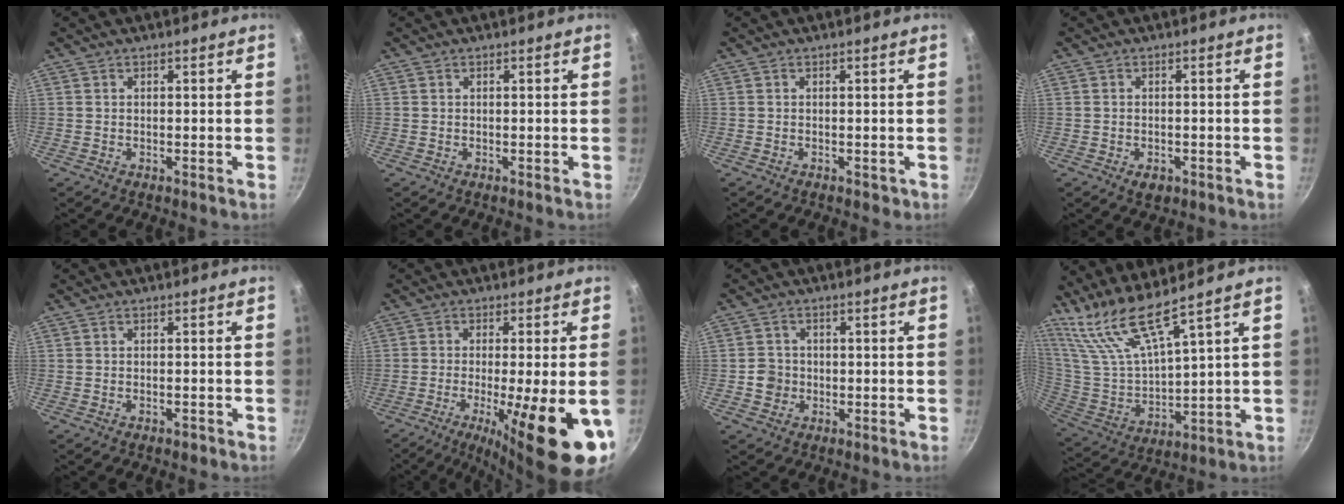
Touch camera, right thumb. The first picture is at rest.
{"total": 0.0}
{"total": 0.9, "force": [-0.4, 0.6, 0.4], "torque": [-0.004, -0.001, -0.004]}
{"total": 2.5, "force": [-1.1, 1.6, 1.6], "torque": [-0.025, 0.005, -0.011]}
{"total": 1.0, "force": [-0.7, 0.5, 0.6], "torque": [-0.011, 0.005, -0.006]}
{"total": 17.9, "force": [-5.9, 3.8, 16.4], "torque": [-0.234, -0.012, -0.081]}
{"total": 3.4, "force": [-0.6, 3.2, 1.0], "torque": [0.001, 0.011, -0.013]}
{"total": 13.2, "force": [10.7, 1.0, 7.6], "torque": [-0.149, -0.078, 0.229]}